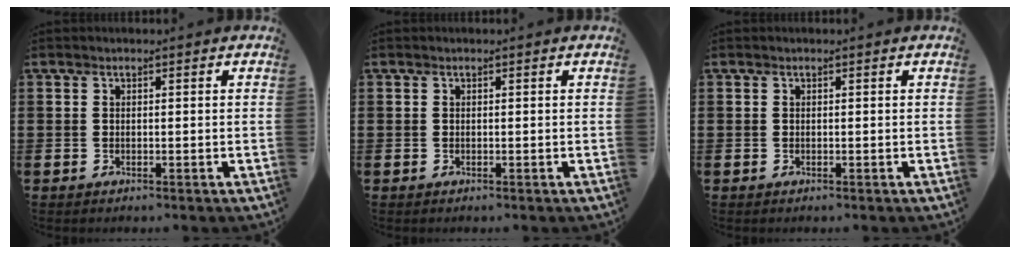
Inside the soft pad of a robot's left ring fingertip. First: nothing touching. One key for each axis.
{"total": 0.0}
{"total": 0.0}